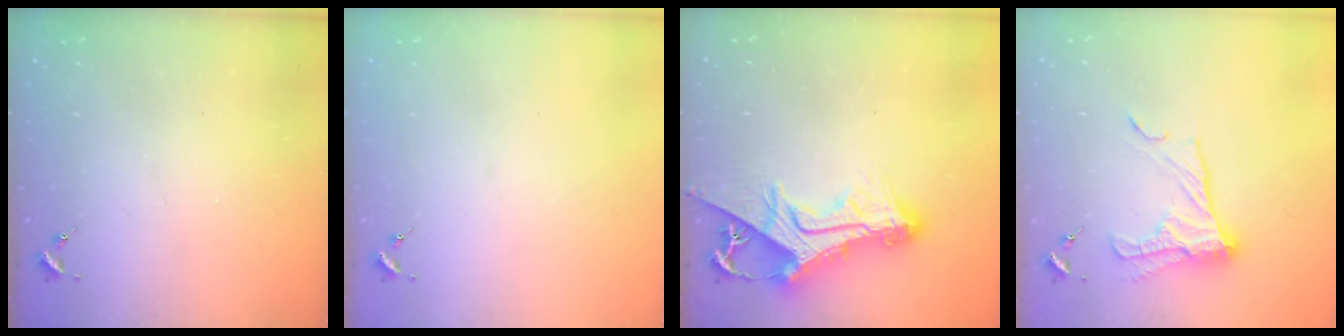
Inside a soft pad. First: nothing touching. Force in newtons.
{"total": 0.0}
{"total": 17.0, "press": 16.9, "slide": 1.8}
{"total": 14.9, "press": 14.8, "slide": 1.3}